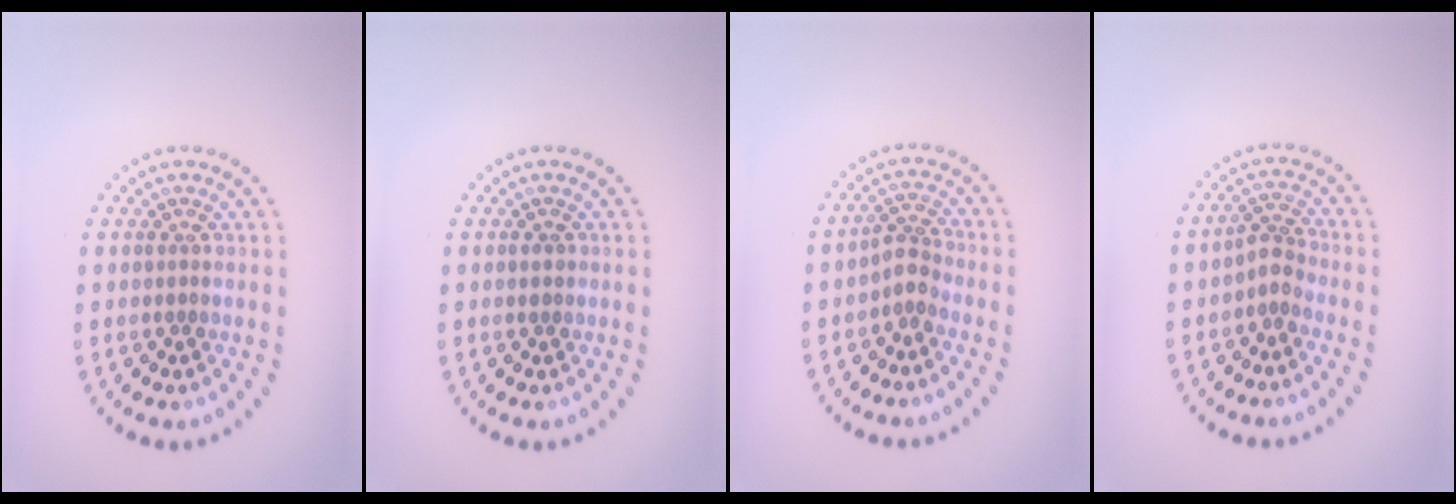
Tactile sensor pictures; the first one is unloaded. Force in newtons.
{"total": 0.8, "press": 0.8, "slide": 0.2}
{"total": 2.0, "press": 1.6, "slide": 1.3}
{"total": 2.1, "press": 1.6, "slide": 1.3}